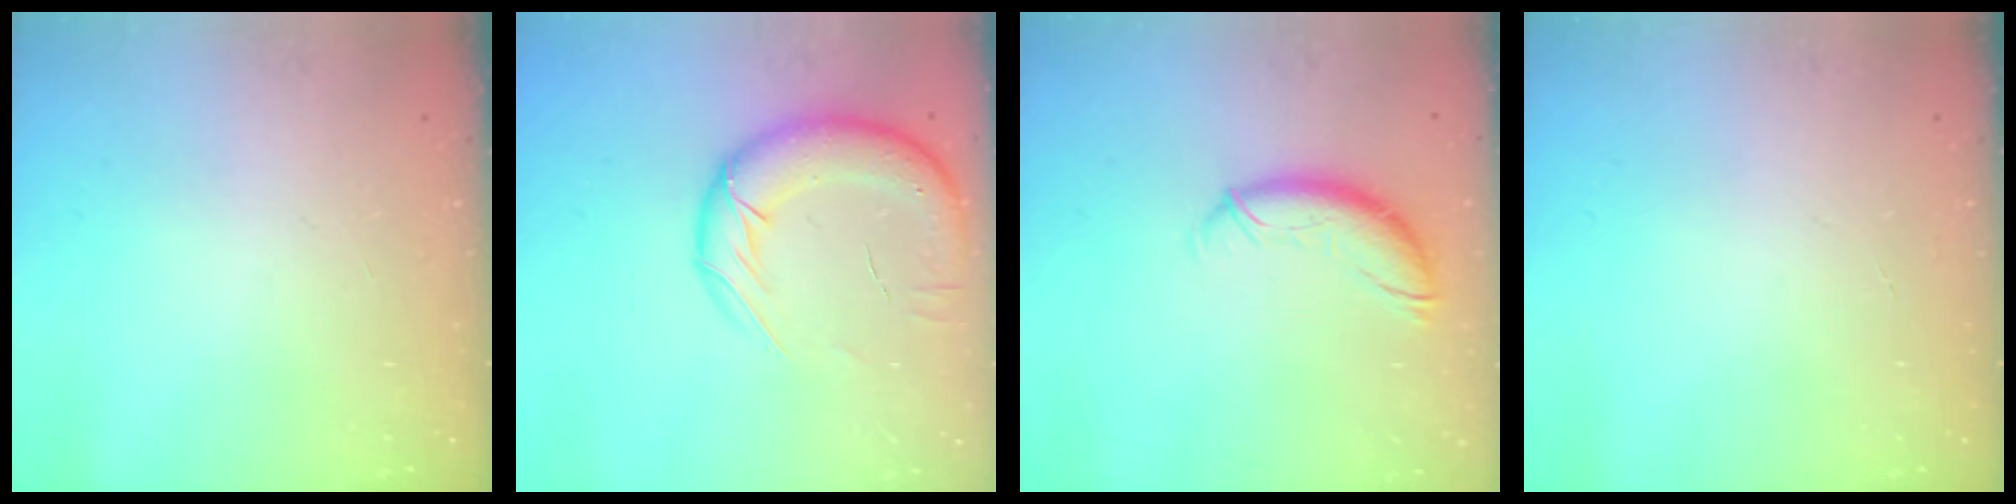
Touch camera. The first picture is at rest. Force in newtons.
{"total": 17.6, "press": 17.3, "slide": 3.5}
{"total": 10.5, "press": 10.5, "slide": 0.7}
{"total": 0.0}